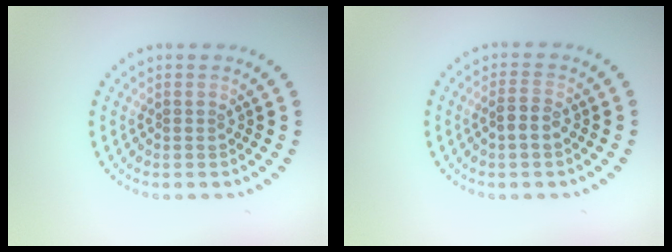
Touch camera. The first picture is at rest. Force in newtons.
{"total": 1.9, "press": 1.8, "slide": 0.6}